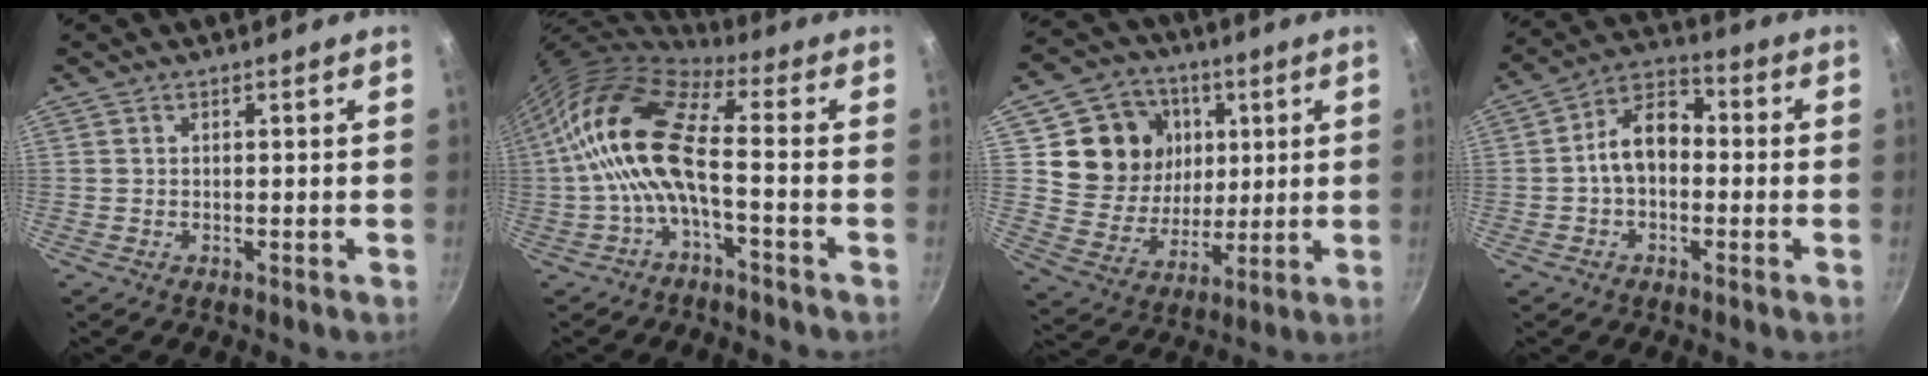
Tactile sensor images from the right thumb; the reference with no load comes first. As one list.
[{"total": 14.3, "force": [-1.8, 5.4, 13.1], "torque": [-0.264, 0.035, -0.046]}, {"total": 15.5, "force": [4.5, 13.5, 6.3], "torque": [-0.081, -0.014, 0.086]}, {"total": 9.5, "force": [-0.7, 6.5, 6.9], "torque": [-0.087, 0.038, -0.030]}]